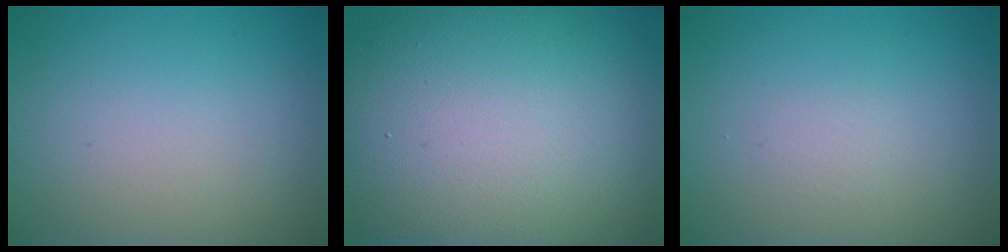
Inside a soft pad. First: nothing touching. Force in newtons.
{"total": 17.0, "press": 16.9, "slide": 1.2}
{"total": 0.0}